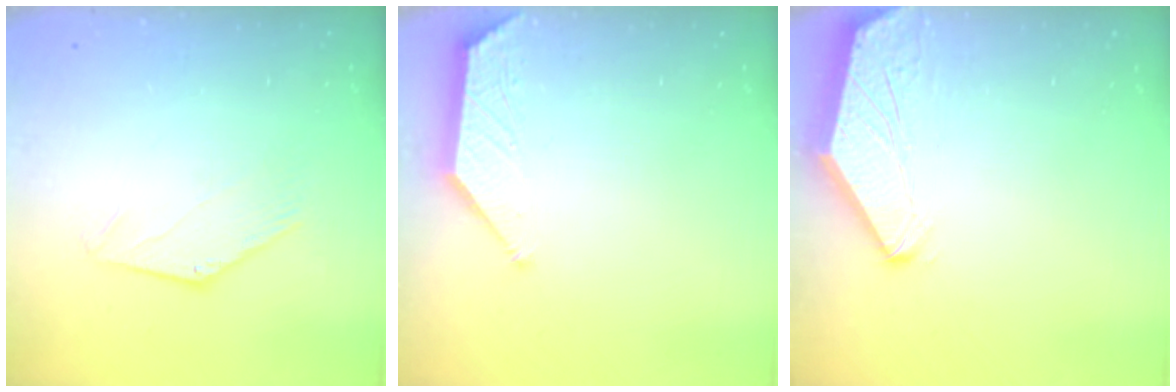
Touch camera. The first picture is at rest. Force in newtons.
{"total": 0.9, "press": 0.9, "slide": 0.2}
{"total": 0.0}